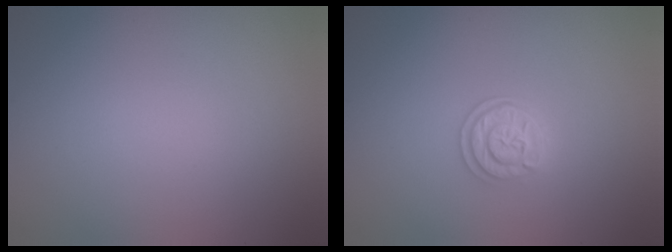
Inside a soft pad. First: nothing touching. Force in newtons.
{"total": 2.4, "press": 2.1, "slide": 1.1}